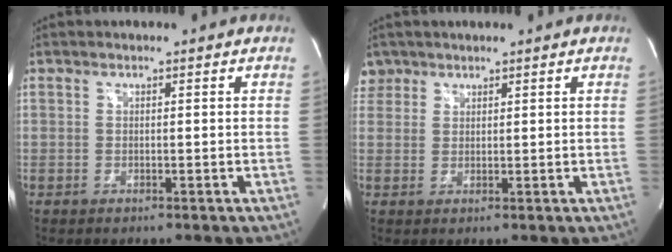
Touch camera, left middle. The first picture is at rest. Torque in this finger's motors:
{"motor_torque": [0.35, -0.33, 0.17, 0.01]}